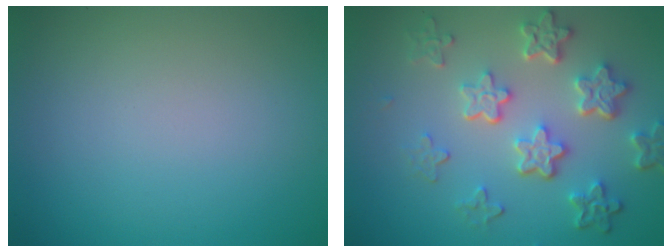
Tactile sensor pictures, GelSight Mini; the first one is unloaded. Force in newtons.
{"total": 5.9, "press": 4.4, "slide": 3.9}